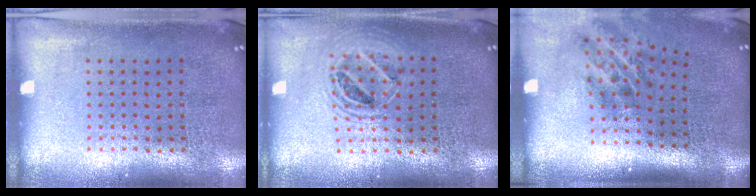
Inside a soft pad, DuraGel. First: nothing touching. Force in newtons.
{"total": 1.5, "press": 1.4, "slide": 0.7}
{"total": 2.0, "press": 1.3, "slide": 1.5}